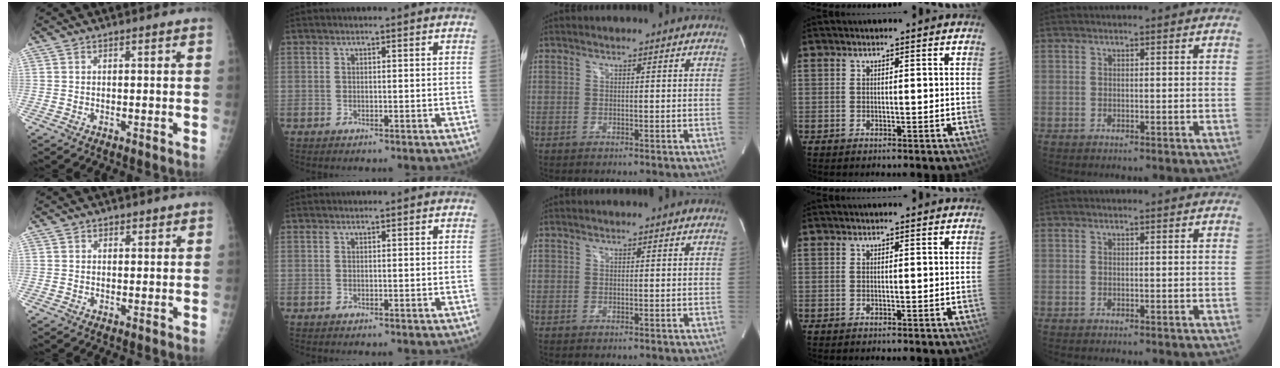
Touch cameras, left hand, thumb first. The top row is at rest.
{"thumb": {"total": 1.7, "force": [1.0, 1.4, -0.1], "torque": [0.024, -0.003, 0.006]}}